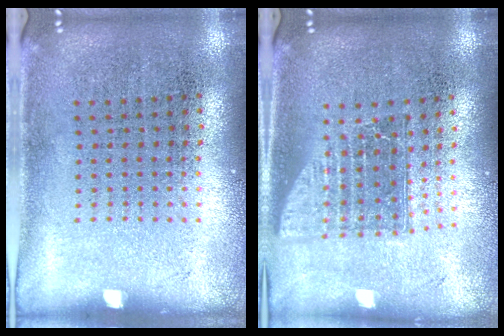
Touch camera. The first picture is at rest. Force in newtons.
{"total": 1.6, "press": 1.3, "slide": 1.0}